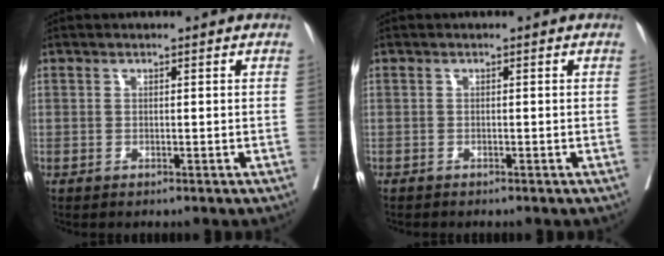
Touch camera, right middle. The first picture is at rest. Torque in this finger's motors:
{"motor_torque": [-0.16, -0.39, -0.07, 0.00]}